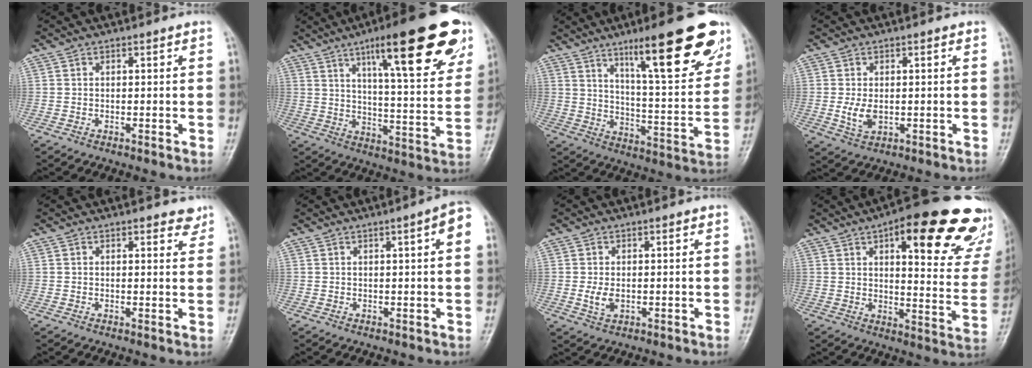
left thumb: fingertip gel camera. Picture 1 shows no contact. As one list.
[{"total": 23.8, "force": [13.1, 5.5, 19.1], "torque": [-0.240, -0.033, 0.191]}, {"total": 21.9, "force": [12.9, 4.6, 17.0], "torque": [-0.206, -0.052, 0.195]}, {"total": 3.8, "force": [-0.2, 2.5, 2.9], "torque": [-0.054, -0.009, 0.000]}, {"total": 2.6, "force": [2.1, 1.1, 1.1], "torque": [0.006, -0.011, 0.021]}, {"total": 4.7, "force": [1.4, 0.6, 4.4], "torque": [-0.052, 0.006, 0.013]}, {"total": 2.8, "force": [-0.1, 1.9, 2.1], "torque": [-0.041, -0.007, -0.001]}, {"total": 26.9, "force": [15.2, 8.6, 20.4], "torque": [-0.218, -0.045, 0.188]}]